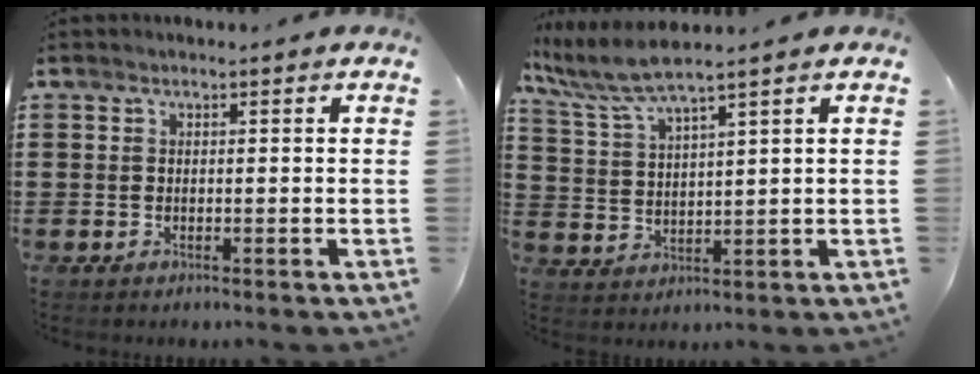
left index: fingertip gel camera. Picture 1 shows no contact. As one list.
[{"total": 6.1, "force": [5.0, 0.3, 3.4], "torque": [-0.085, -0.018, 0.088]}]